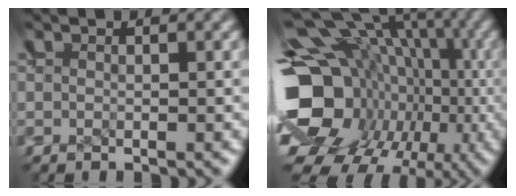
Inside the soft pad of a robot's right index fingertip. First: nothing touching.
{"total": 16.9, "force": [-2.0, 13.4, 10.1], "torque": [-0.175, -0.045, -0.022]}